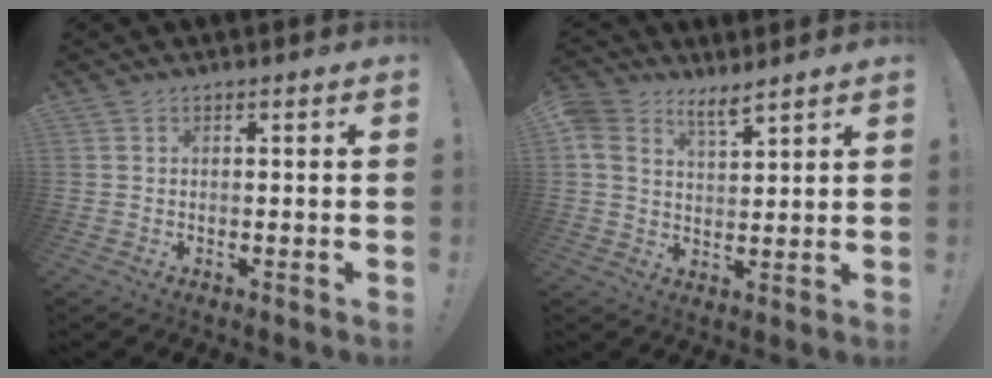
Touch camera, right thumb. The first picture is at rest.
{"total": 6.4, "force": [5.3, 2.3, 2.7], "torque": [-0.048, -0.036, 0.099]}